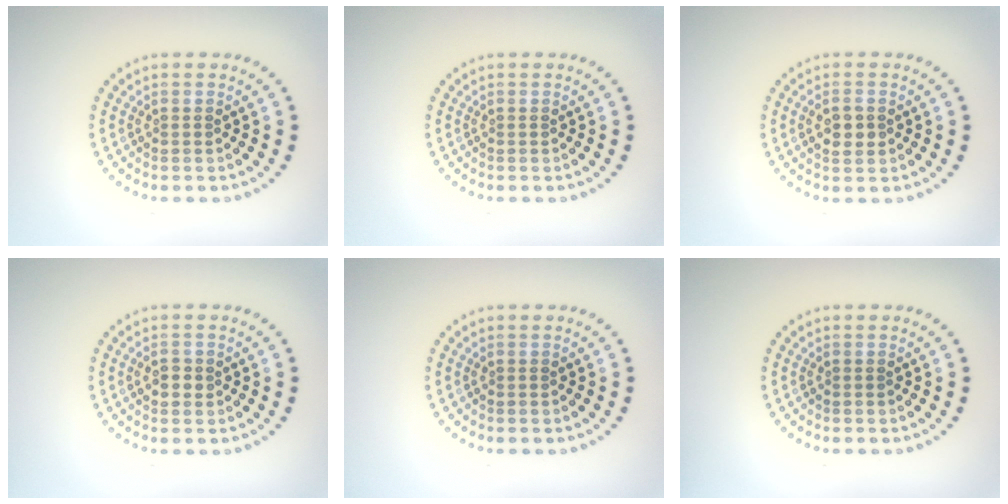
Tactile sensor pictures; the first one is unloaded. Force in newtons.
{"total": 0.0}
{"total": 2.1, "press": 2.1, "slide": 0.1}
{"total": 1.4, "press": 1.4, "slide": 0.1}
{"total": 0.0}
{"total": 0.0}